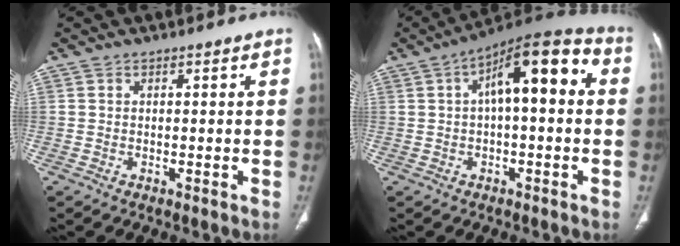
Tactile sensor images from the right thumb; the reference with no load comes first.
{"total": 14.4, "force": [2.5, 5.7, 13.1], "torque": [-0.183, 0.043, 0.029]}